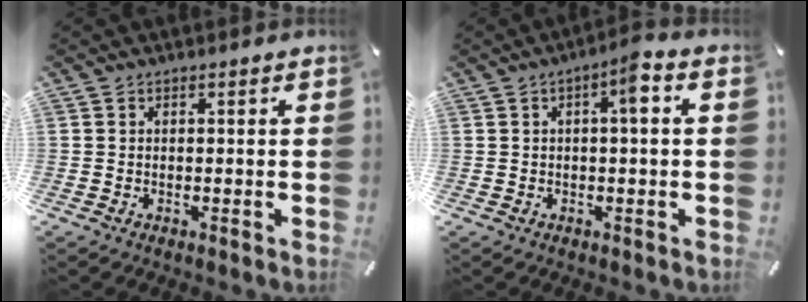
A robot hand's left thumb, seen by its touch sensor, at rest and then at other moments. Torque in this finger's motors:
{"motor_torque": [-0.10, -0.22, 0.11, 0.12, -0.03]}